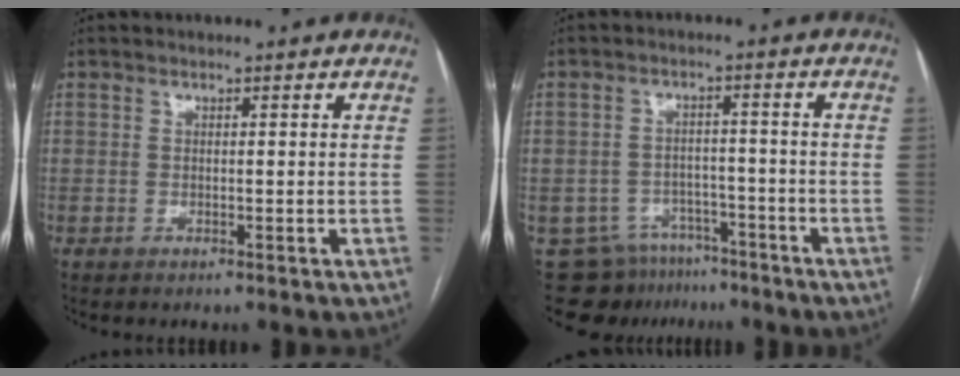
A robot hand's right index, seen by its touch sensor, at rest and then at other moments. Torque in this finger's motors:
{"motor_torque": [-1.47, 0.01, -1.05, -0.22]}